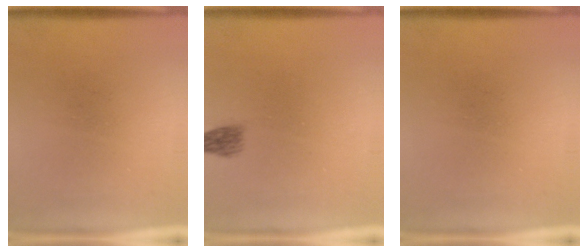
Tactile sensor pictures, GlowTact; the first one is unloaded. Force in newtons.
{"total": 1.9}
{"total": 0.0}